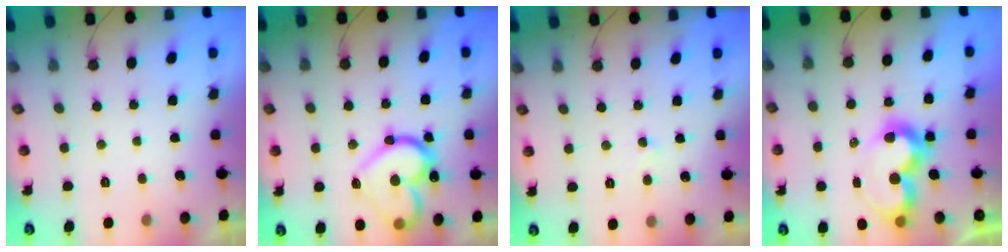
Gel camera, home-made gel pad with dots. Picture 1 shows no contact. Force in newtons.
{"total": 17.6, "press": 17.6, "slide": 1.6}
{"total": 3.1, "press": 3.1, "slide": 0.2}
{"total": 10.7, "press": 10.7, "slide": 1.1}